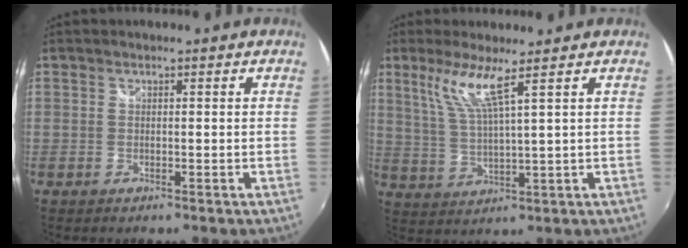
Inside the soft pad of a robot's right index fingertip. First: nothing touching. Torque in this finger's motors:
{"motor_torque": [0.42, 0.42, 0.24, 0.07]}